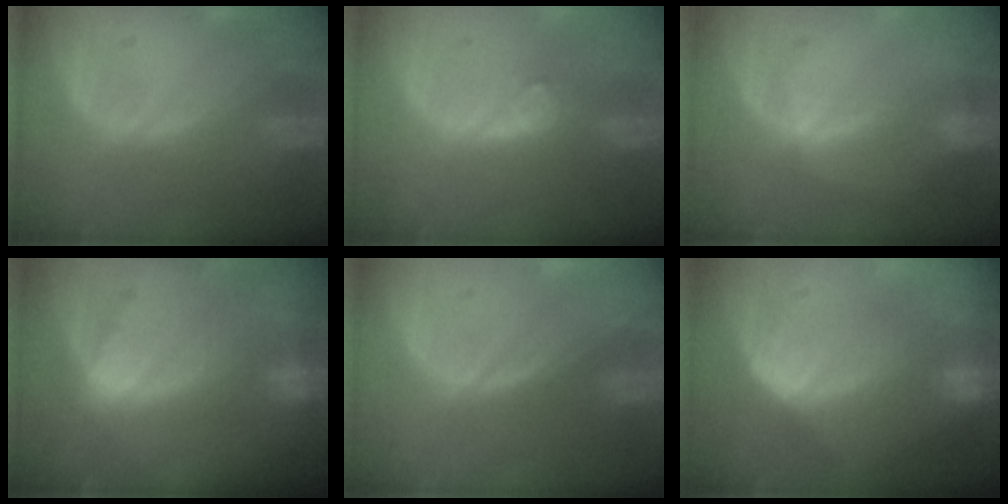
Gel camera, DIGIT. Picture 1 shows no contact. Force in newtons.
{"total": 2.6, "press": 2.6, "slide": 0.3}
{"total": 0.9, "press": 0.8, "slide": 0.2}
{"total": 8.1, "press": 7.6, "slide": 3.0}
{"total": 0.0}
{"total": 6.8, "press": 6.7, "slide": 1.4}